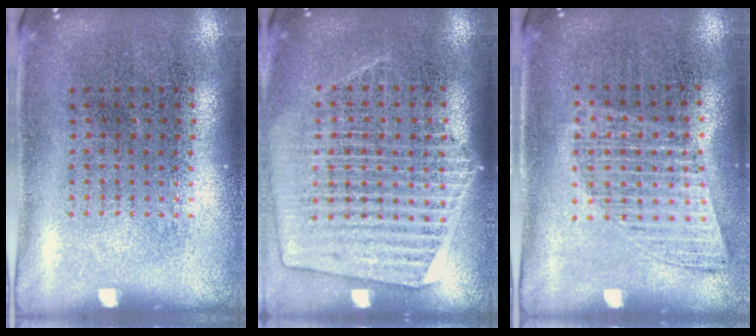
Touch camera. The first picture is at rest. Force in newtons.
{"total": 1.6, "press": 1.4, "slide": 0.7}
{"total": 1.0, "press": 1.0, "slide": 0.2}